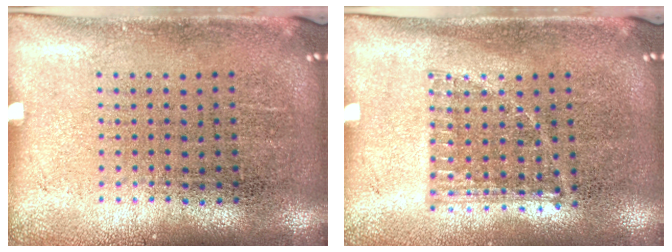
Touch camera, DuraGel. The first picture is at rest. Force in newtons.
{"total": 0.8, "press": 0.7, "slide": 0.2}